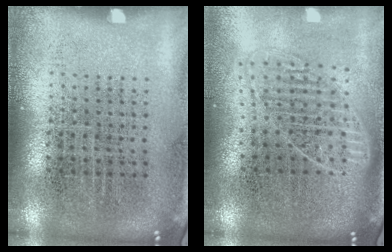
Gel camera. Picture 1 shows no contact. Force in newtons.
{"total": 1.8, "press": 1.6, "slide": 1.0}